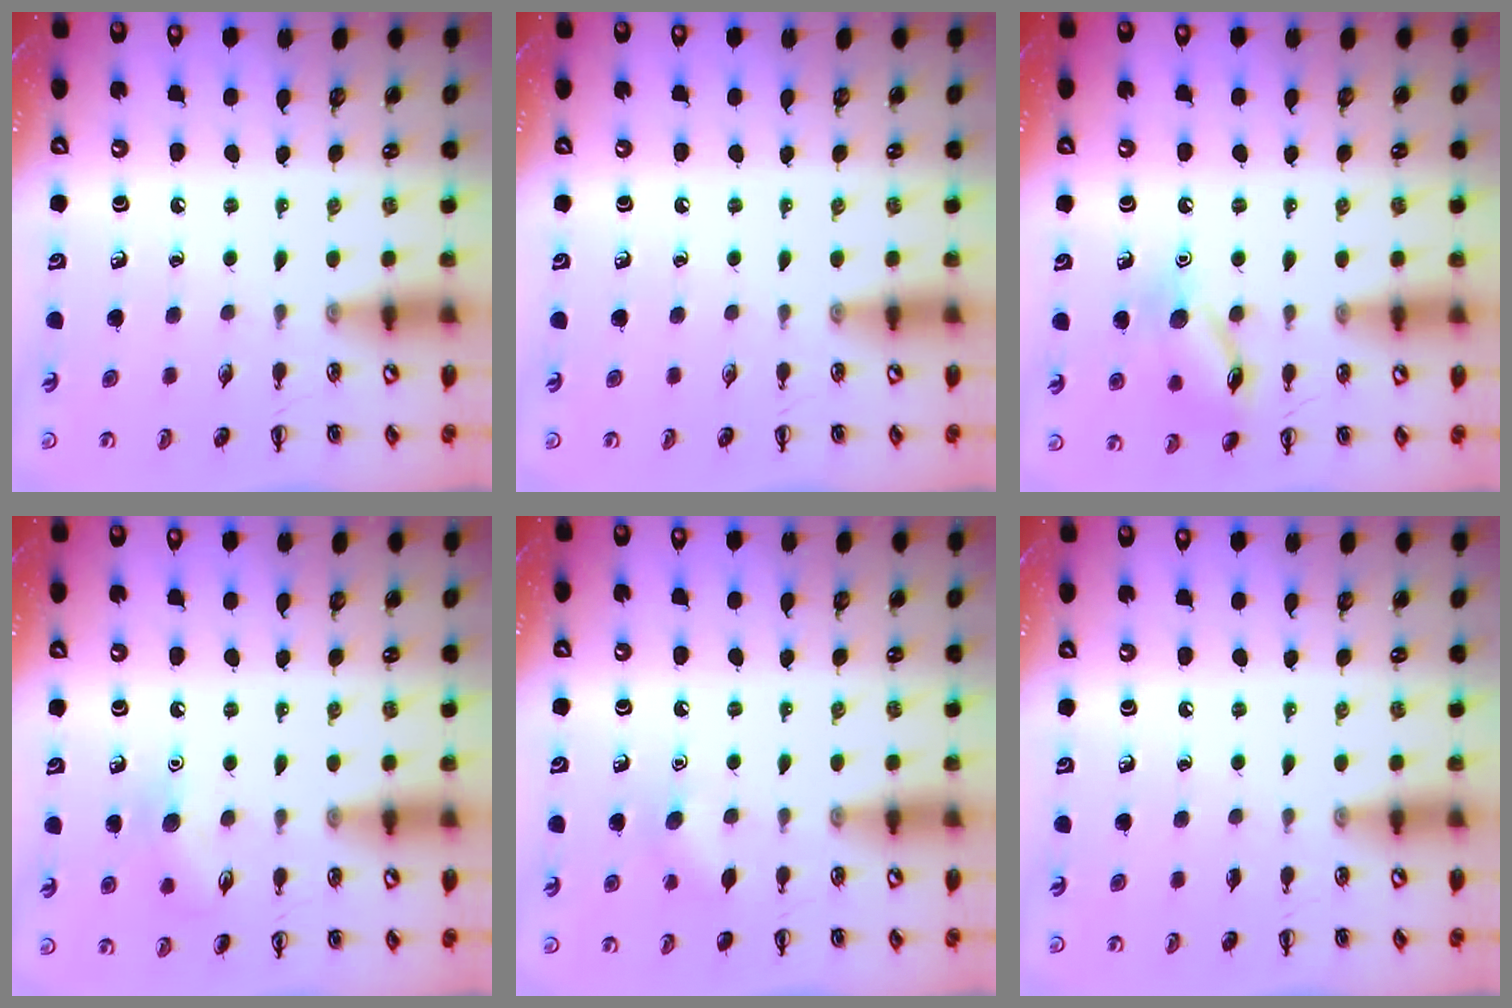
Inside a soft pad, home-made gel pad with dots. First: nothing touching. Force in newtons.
{"total": 0.0}
{"total": 11.8, "press": 11.8, "slide": 0.5}
{"total": 8.0, "press": 7.9, "slide": 1.5}
{"total": 3.8, "press": 3.7, "slide": 0.8}
{"total": 0.0}